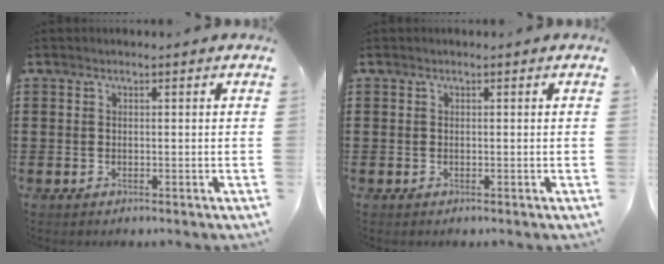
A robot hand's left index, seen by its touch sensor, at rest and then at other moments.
{"total": 0.0}